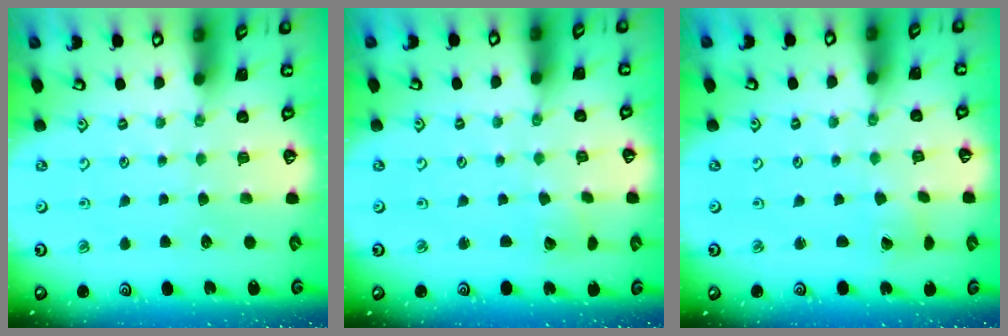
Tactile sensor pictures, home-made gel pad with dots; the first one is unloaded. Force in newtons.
{"total": 2.0, "press": 2.0, "slide": 0.2}
{"total": 1.6, "press": 1.6, "slide": 0.1}